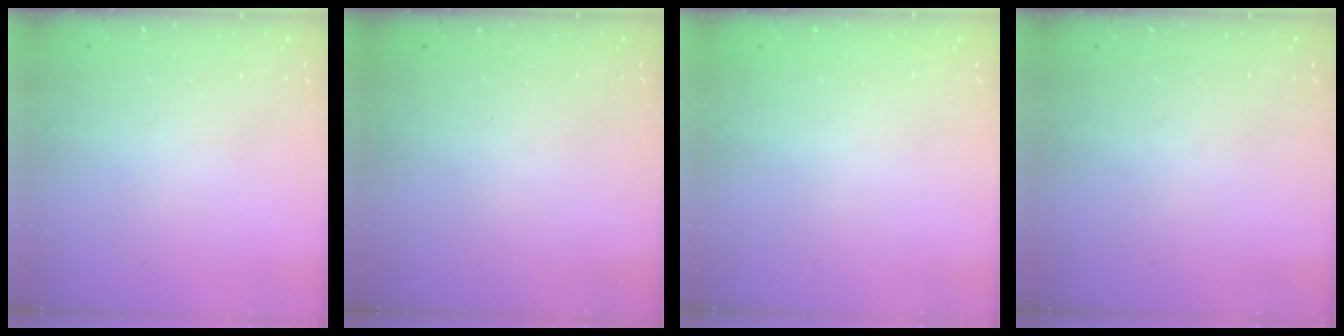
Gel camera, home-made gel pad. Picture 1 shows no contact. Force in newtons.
{"total": 0.0}
{"total": 0.0}
{"total": 0.0}